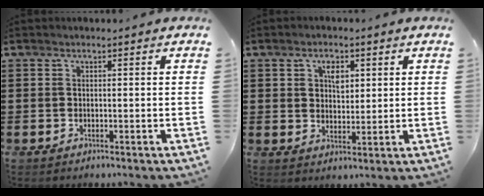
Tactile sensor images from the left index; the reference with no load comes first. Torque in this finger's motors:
{"motor_torque": [0.38, 0.44, 0.13, 0.06]}